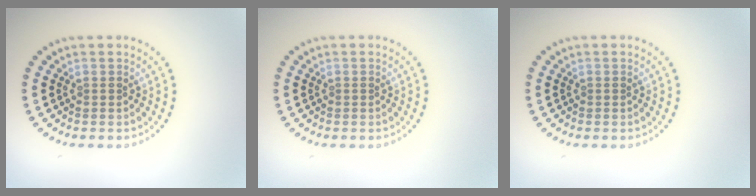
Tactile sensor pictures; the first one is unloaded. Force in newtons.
{"total": 0.0}
{"total": 0.0}